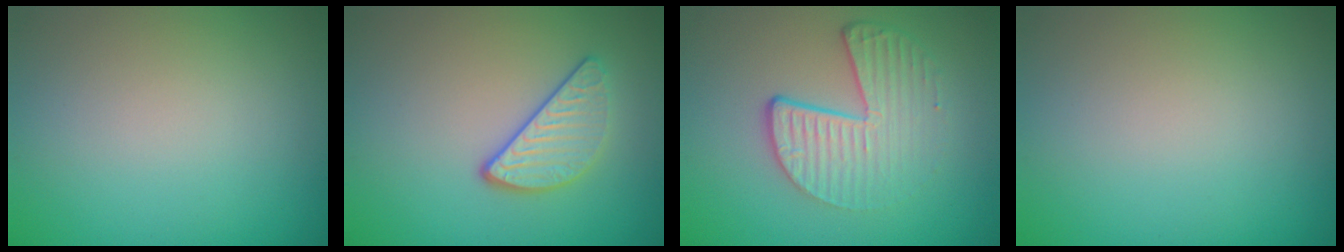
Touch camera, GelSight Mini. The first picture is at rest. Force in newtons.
{"total": 3.0, "press": 2.5, "slide": 1.6}
{"total": 4.7, "press": 3.0, "slide": 3.6}
{"total": 0.0}